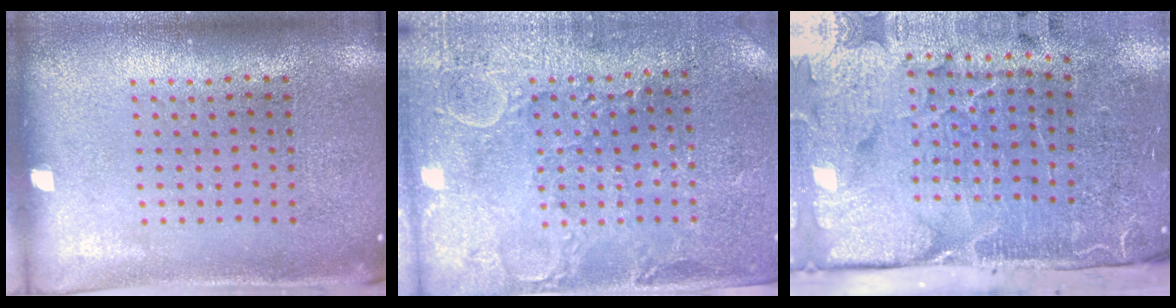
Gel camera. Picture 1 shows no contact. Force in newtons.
{"total": 2.8, "press": 2.7, "slide": 0.7}
{"total": 5.1, "press": 3.8, "slide": 3.3}